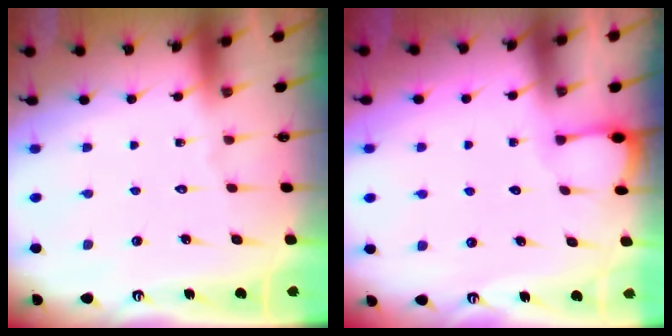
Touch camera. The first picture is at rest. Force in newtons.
{"total": 1.5, "press": 1.5, "slide": 0.1}